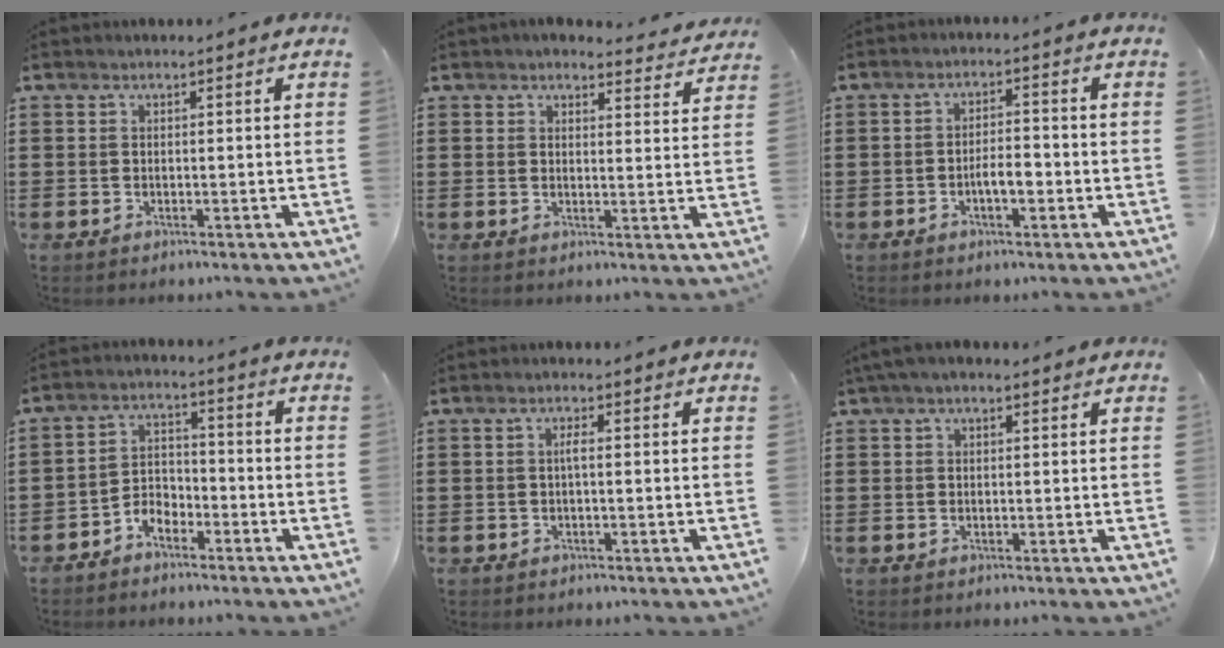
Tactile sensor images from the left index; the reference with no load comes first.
{"total": 3.5, "force": [3.4, 0.5, 0.8], "torque": [-0.018, -0.016, 0.060]}
{"total": 3.5, "force": [-1.3, 1.3, 3.0], "torque": [-0.056, 0.007, -0.024]}
{"total": 3.7, "force": [-3.1, 1.7, 1.0], "torque": [-0.024, 0.011, -0.064]}
{"total": 1.5, "force": [-0.1, 0.2, 1.4], "torque": [-0.030, 0.002, -0.002]}
{"total": 1.7, "force": [0.9, 0.6, 1.3], "torque": [-0.025, 0.006, 0.016]}